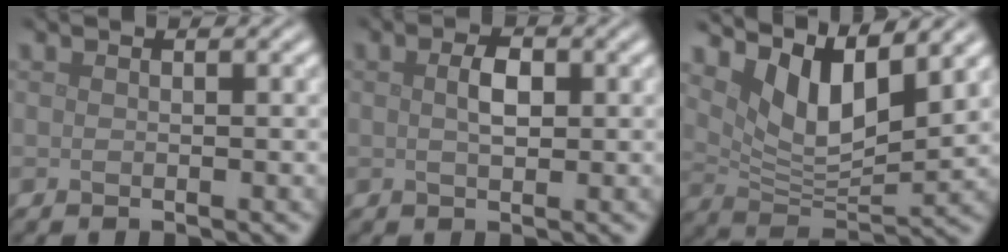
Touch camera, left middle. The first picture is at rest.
{"total": 2.2, "force": [0.4, 1.1, 1.8], "torque": [-0.038, 0.002, 0.005]}
{"total": 6.5, "force": [3.9, 2.3, 4.6], "torque": [-0.092, -0.012, 0.072]}